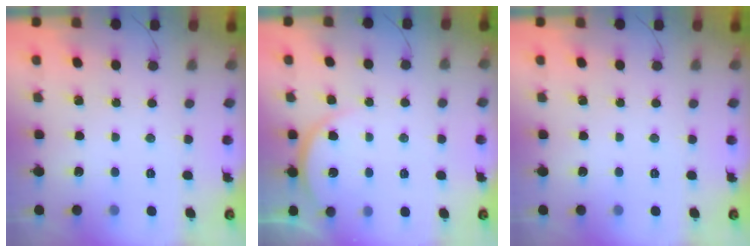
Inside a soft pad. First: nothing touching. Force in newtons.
{"total": 6.1, "press": 6.1, "slide": 0.6}
{"total": 0.0}